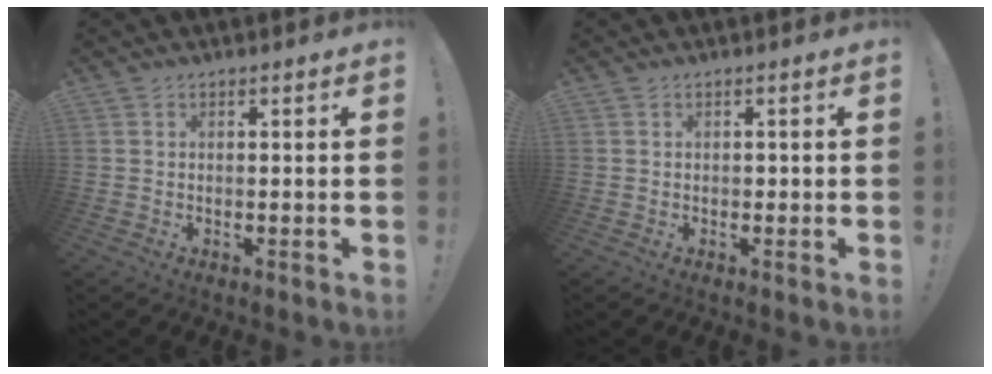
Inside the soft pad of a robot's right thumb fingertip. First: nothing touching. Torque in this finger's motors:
{"motor_torque": [0.28, 0.03, 0.22, -0.04, 0.00]}